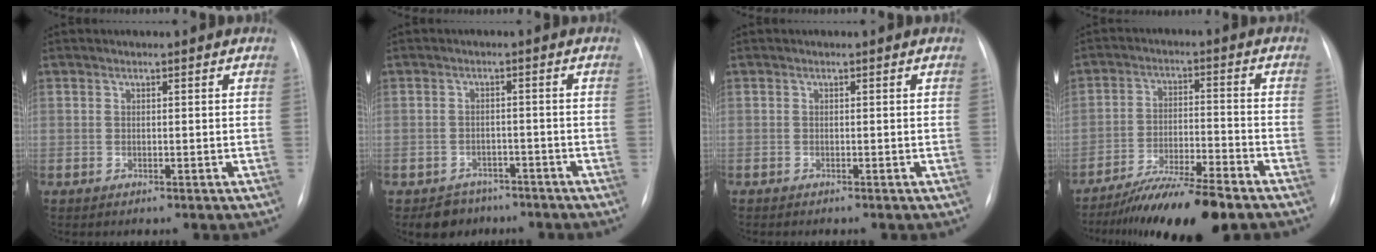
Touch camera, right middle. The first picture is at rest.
{"total": 4.6, "force": [-3.4, 3.1, 0.2], "torque": [0.001, 0.011, -0.046]}
{"total": 0.0}
{"total": 12.2, "force": [-9.9, 0.5, 7.1], "torque": [-0.116, -0.016, -0.165]}